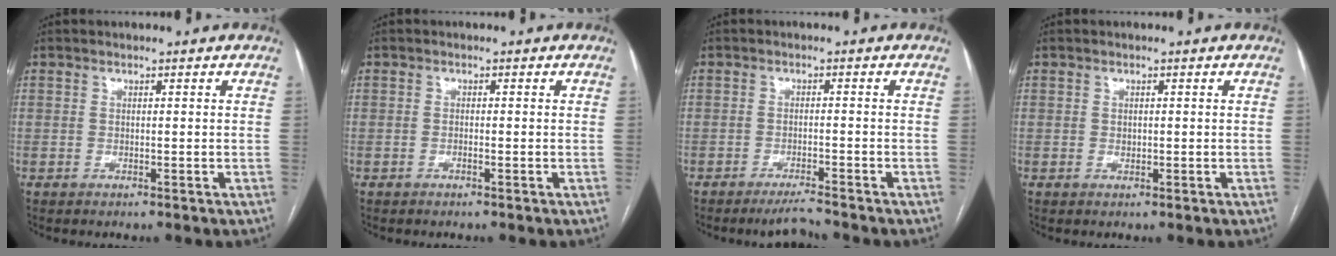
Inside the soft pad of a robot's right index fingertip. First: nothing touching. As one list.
[{"total": 0.6, "force": [-0.3, 0.0, 0.4], "torque": [-0.009, 0.001, -0.006]}, {"total": 3.2, "force": [-3.0, -0.3, 1.2], "torque": [-0.022, -0.013, -0.051]}, {"total": 0.7, "force": [0.0, 0.5, 0.4], "torque": [-0.006, 0.000, 0.000]}]